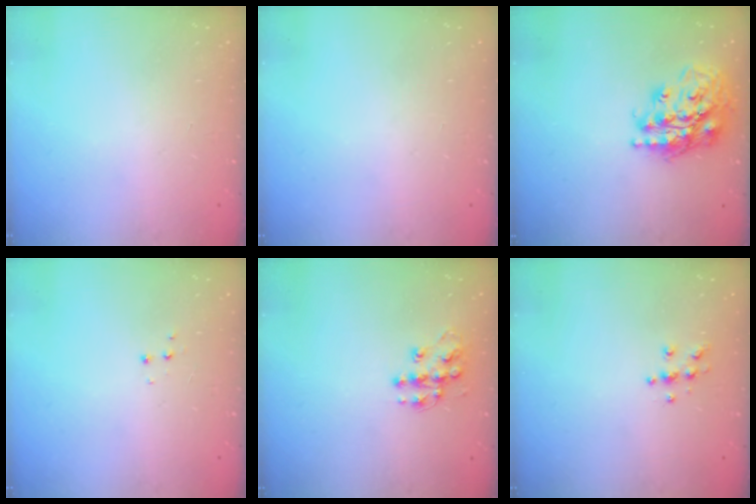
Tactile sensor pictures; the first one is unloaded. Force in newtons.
{"total": 0.0}
{"total": 19.9, "press": 19.8, "slide": 2.4}
{"total": 3.4, "press": 3.3, "slide": 0.6}
{"total": 10.8, "press": 10.8, "slide": 0.6}
{"total": 6.2, "press": 6.1, "slide": 0.6}